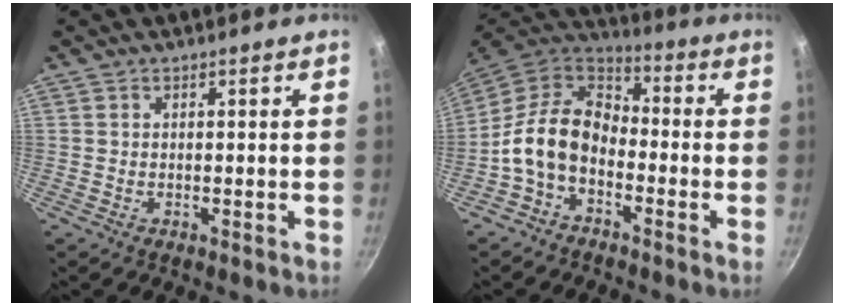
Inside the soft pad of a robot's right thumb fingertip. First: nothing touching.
{"total": 13.3, "force": [-3.6, 9.1, 9.0], "torque": [-0.148, 0.051, -0.091]}